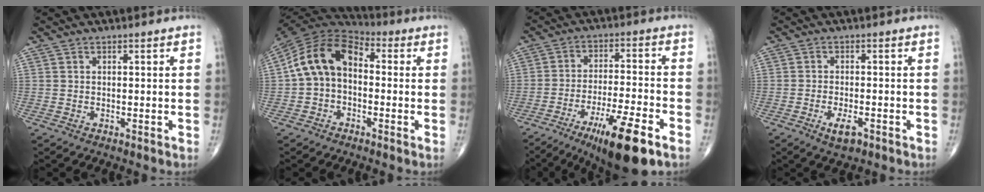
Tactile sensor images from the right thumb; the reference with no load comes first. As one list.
[{"total": 13.0, "force": [-0.2, 9.0, 9.4], "torque": [-0.157, 0.038, -0.020]}, {"total": 14.9, "force": [-8.5, 2.8, 12.0], "torque": [-0.203, 0.027, -0.135]}, {"total": 4.1, "force": [-2.1, 1.6, 3.1], "torque": [-0.054, 0.001, -0.034]}]